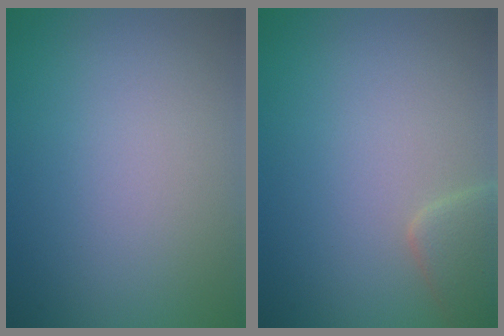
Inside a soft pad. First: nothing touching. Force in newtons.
{"total": 2.5, "press": 2.5, "slide": 0.2}